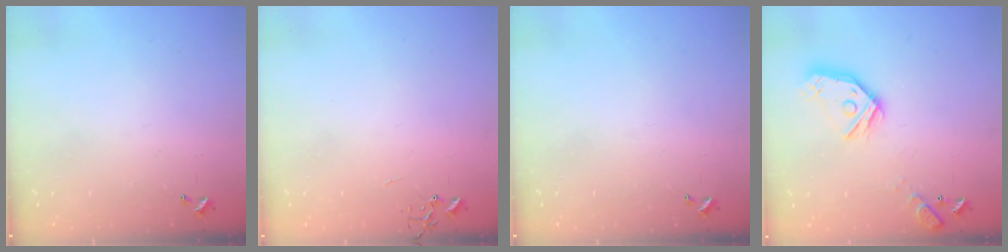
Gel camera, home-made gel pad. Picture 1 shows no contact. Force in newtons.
{"total": 0.0}
{"total": 0.0}
{"total": 15.8, "press": 15.7, "slide": 1.5}